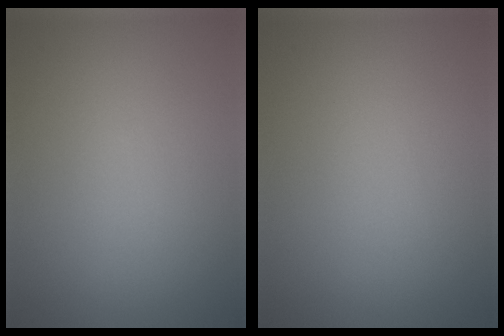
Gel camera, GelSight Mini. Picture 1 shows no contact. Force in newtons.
{"total": 0.0}